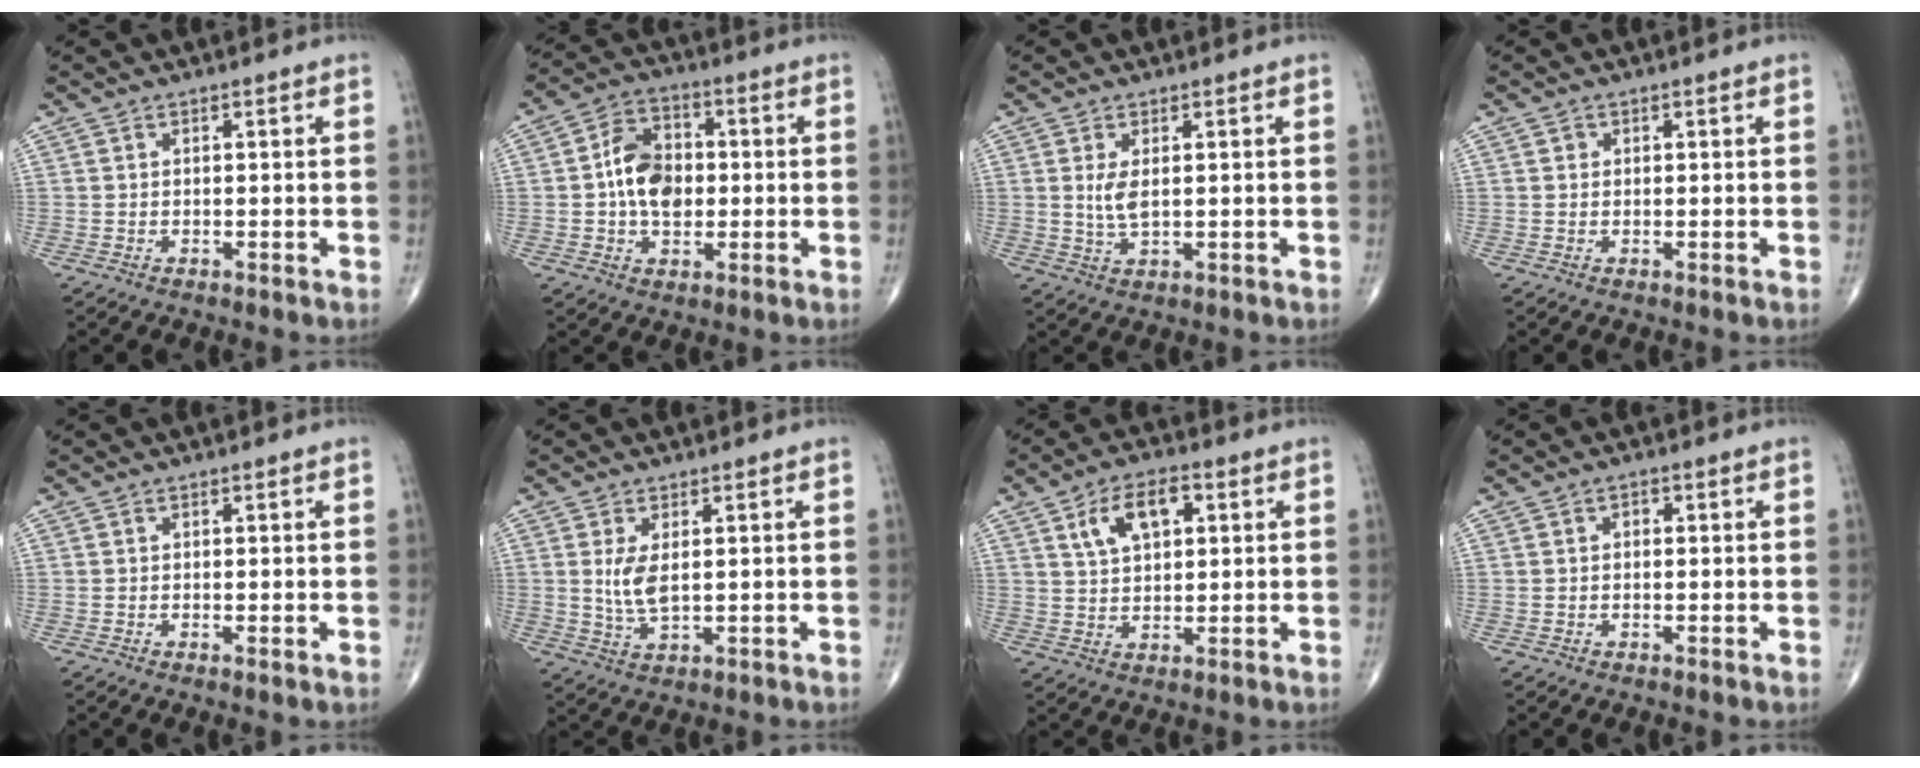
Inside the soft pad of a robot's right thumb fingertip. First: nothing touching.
{"total": 10.3, "force": [-0.1, 7.2, 7.3], "torque": [-0.103, 0.017, -0.009]}
{"total": 3.7, "force": [0.7, 1.6, 3.2], "torque": [-0.066, -0.010, 0.020]}
{"total": 0.8, "force": [0.2, 0.7, 0.2], "torque": [0.003, 0.001, 0.003]}
{"total": 0.5, "force": [-0.1, 0.1, 0.5], "torque": [-0.009, -0.003, -0.004]}
{"total": 5.1, "force": [0.9, 2.3, 4.4], "torque": [-0.089, -0.012, 0.025]}
{"total": 8.8, "force": [3.3, 4.8, 6.6], "torque": [-0.102, 0.000, 0.057]}
{"total": 1.0, "force": [0.2, 0.8, 0.7], "torque": [-0.003, 0.003, 0.000]}